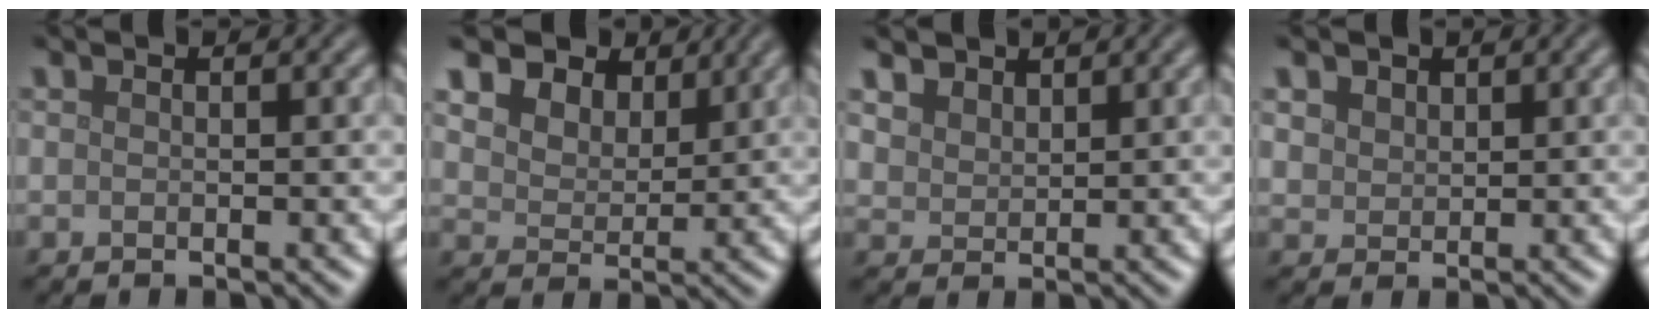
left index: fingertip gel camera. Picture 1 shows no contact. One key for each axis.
{"total": 7.8, "fx": 5.4, "fy": 4.7, "fz": 3.1, "tx": -0.087, "ty": 0.010, "tz": 0.092}
{"total": 2.6, "fx": 2.1, "fy": 1.5, "fz": 0.6, "tx": -0.028, "ty": -0.006, "tz": 0.049}
{"total": 2.0, "fx": 1.3, "fy": 1.4, "fz": 0.6, "tx": -0.020, "ty": -0.003, "tz": 0.029}